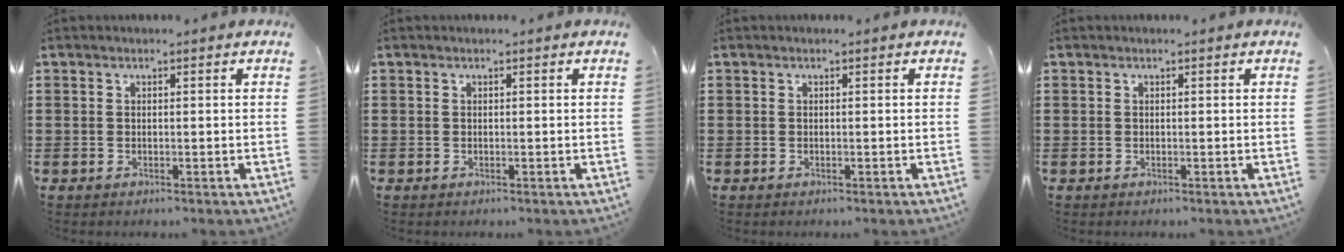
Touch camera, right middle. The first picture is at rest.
{"total": 0.0}
{"total": 0.0}
{"total": 0.0}